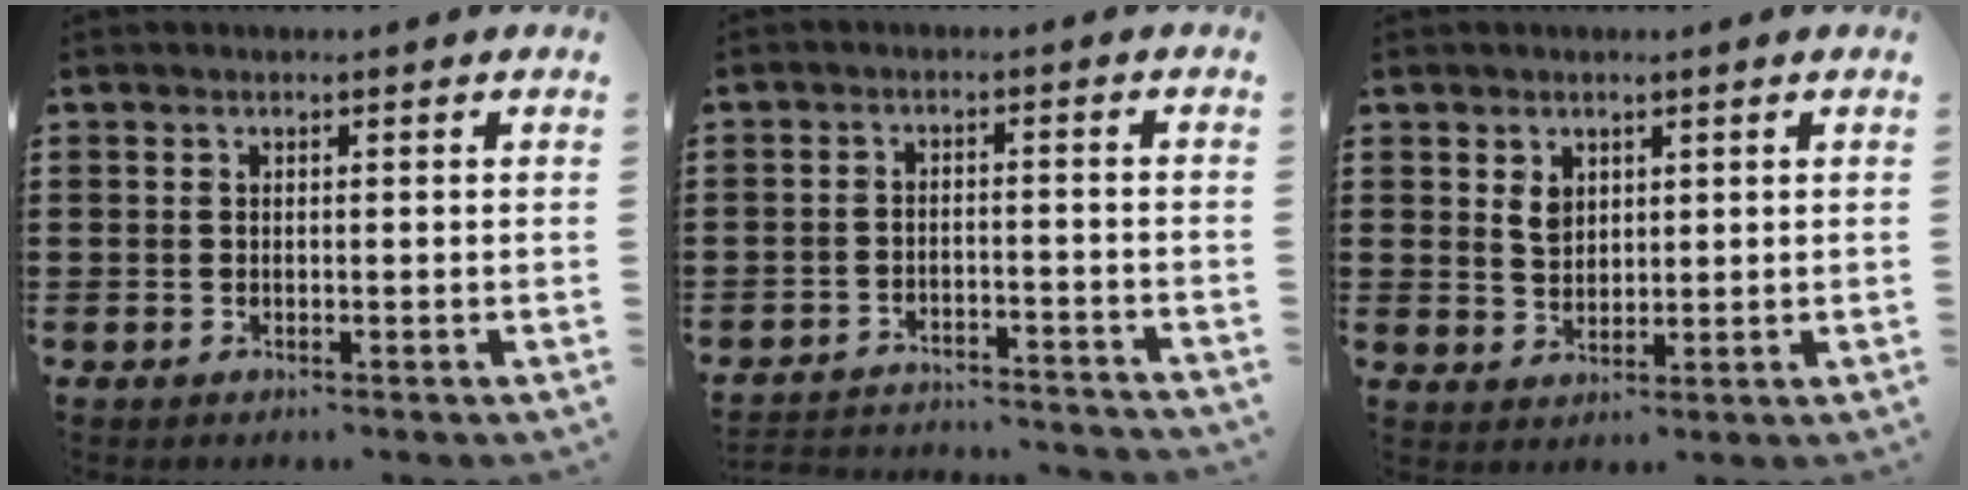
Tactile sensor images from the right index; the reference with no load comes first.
{"total": 3.3, "force": [-3.3, 0.2, 0.3], "torque": [-0.010, 0.003, -0.070]}
{"total": 2.8, "force": [1.4, 2.0, 1.3], "torque": [-0.032, 0.007, 0.026]}